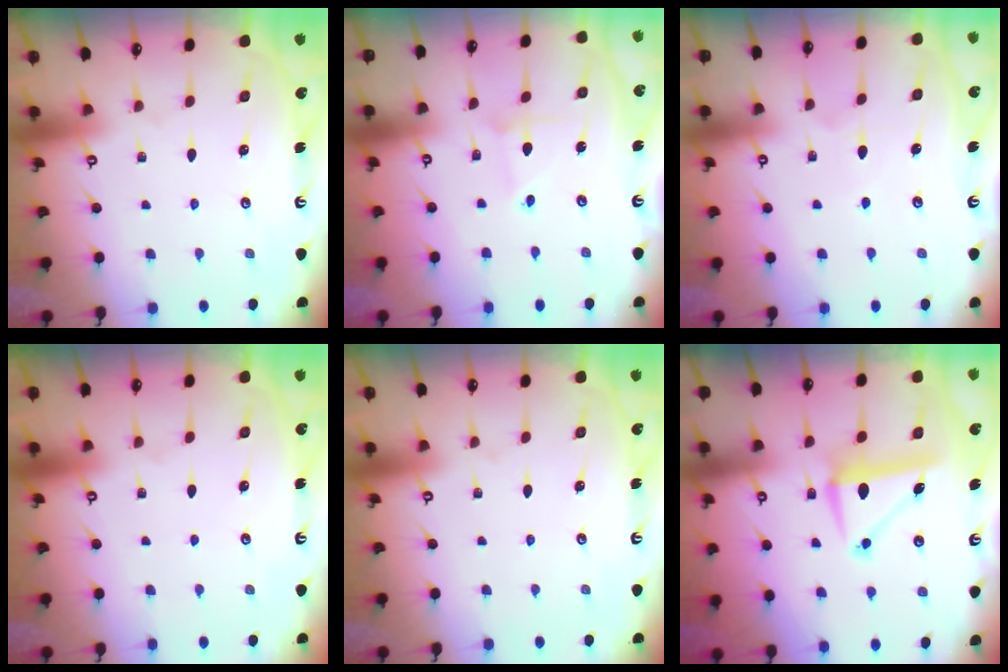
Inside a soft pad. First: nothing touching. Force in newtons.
{"total": 2.2, "press": 2.2, "slide": 0.1}
{"total": 4.4, "press": 4.4, "slide": 0.5}
{"total": 0.0}
{"total": 0.0}
{"total": 7.6, "press": 7.4, "slide": 1.5}